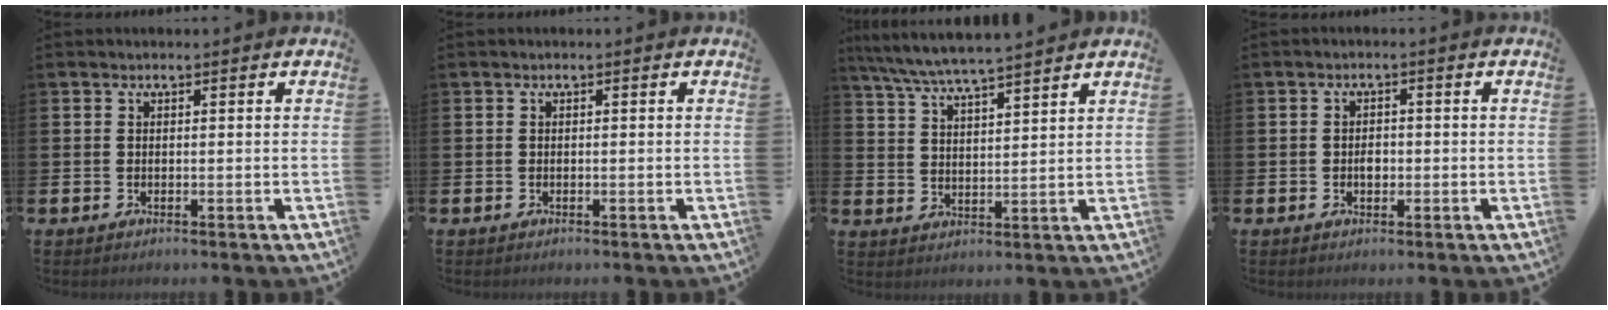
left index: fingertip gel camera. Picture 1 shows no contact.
{"total": 0.0}
{"total": 6.3, "force": [6.0, -0.1, 1.7], "torque": [-0.057, -0.032, 0.107]}
{"total": 1.7, "force": [-0.2, 1.2, 1.2], "torque": [-0.009, 0.000, -0.008]}